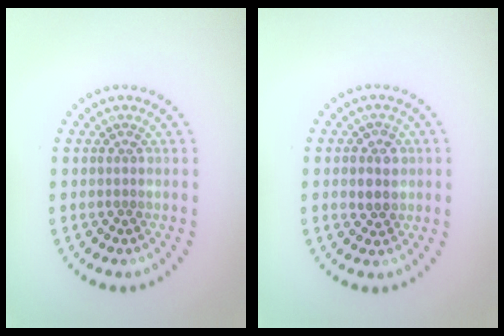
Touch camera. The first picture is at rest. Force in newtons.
{"total": 2.1, "press": 2.0, "slide": 0.6}